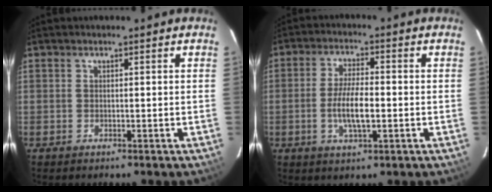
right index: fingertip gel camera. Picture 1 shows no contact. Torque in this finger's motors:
{"motor_torque": [0.90, -0.71, 0.64, 0.14]}